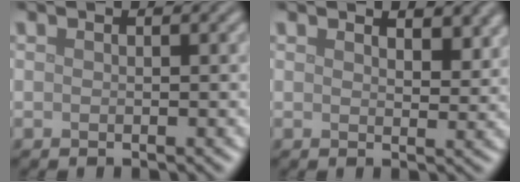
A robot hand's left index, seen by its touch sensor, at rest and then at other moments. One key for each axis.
{"total": 2.8, "fx": 2.2, "fy": 1.0, "fz": 1.4, "tx": -0.024, "ty": 0.000, "tz": 0.036}